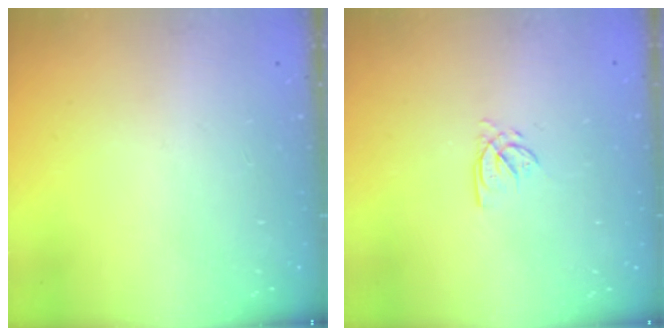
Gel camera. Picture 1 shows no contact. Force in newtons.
{"total": 2.3, "press": 2.3, "slide": 0.3}